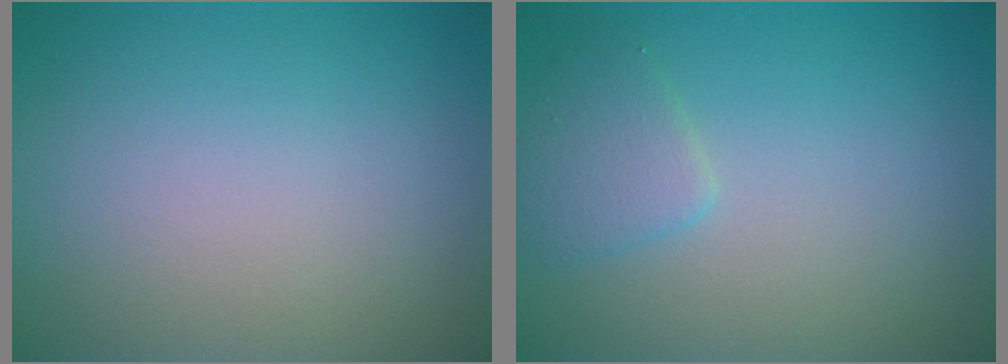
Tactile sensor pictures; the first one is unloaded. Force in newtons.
{"total": 2.0, "press": 2.0, "slide": 0.1}